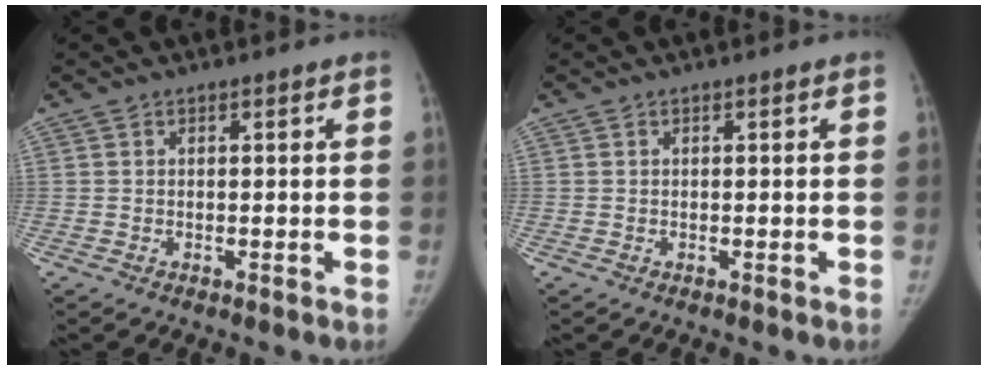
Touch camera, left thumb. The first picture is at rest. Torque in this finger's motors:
{"motor_torque": [0.00, 0.00, 0.02, -0.03, 0.00]}